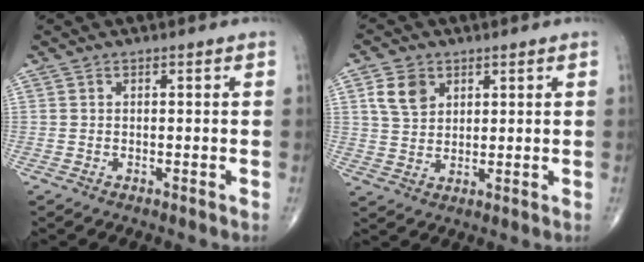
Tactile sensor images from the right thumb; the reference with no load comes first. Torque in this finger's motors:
{"motor_torque": [-0.11, 0.16, 0.13, -0.11, 0.02]}